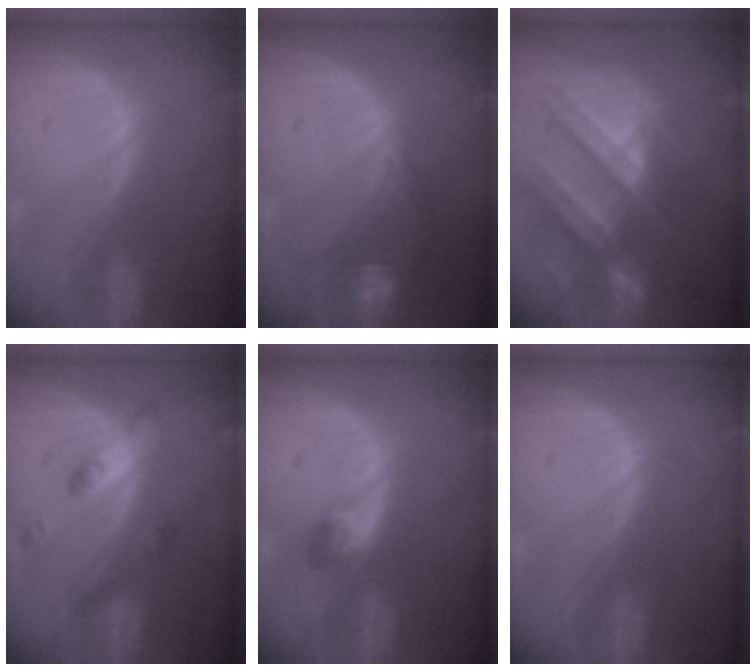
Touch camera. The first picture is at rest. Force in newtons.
{"total": 8.3, "press": 7.2, "slide": 4.0}
{"total": 10.8, "press": 9.7, "slide": 4.8}
{"total": 4.8, "press": 4.8, "slide": 0.1}
{"total": 3.0, "press": 2.7, "slide": 1.4}
{"total": 0.0}